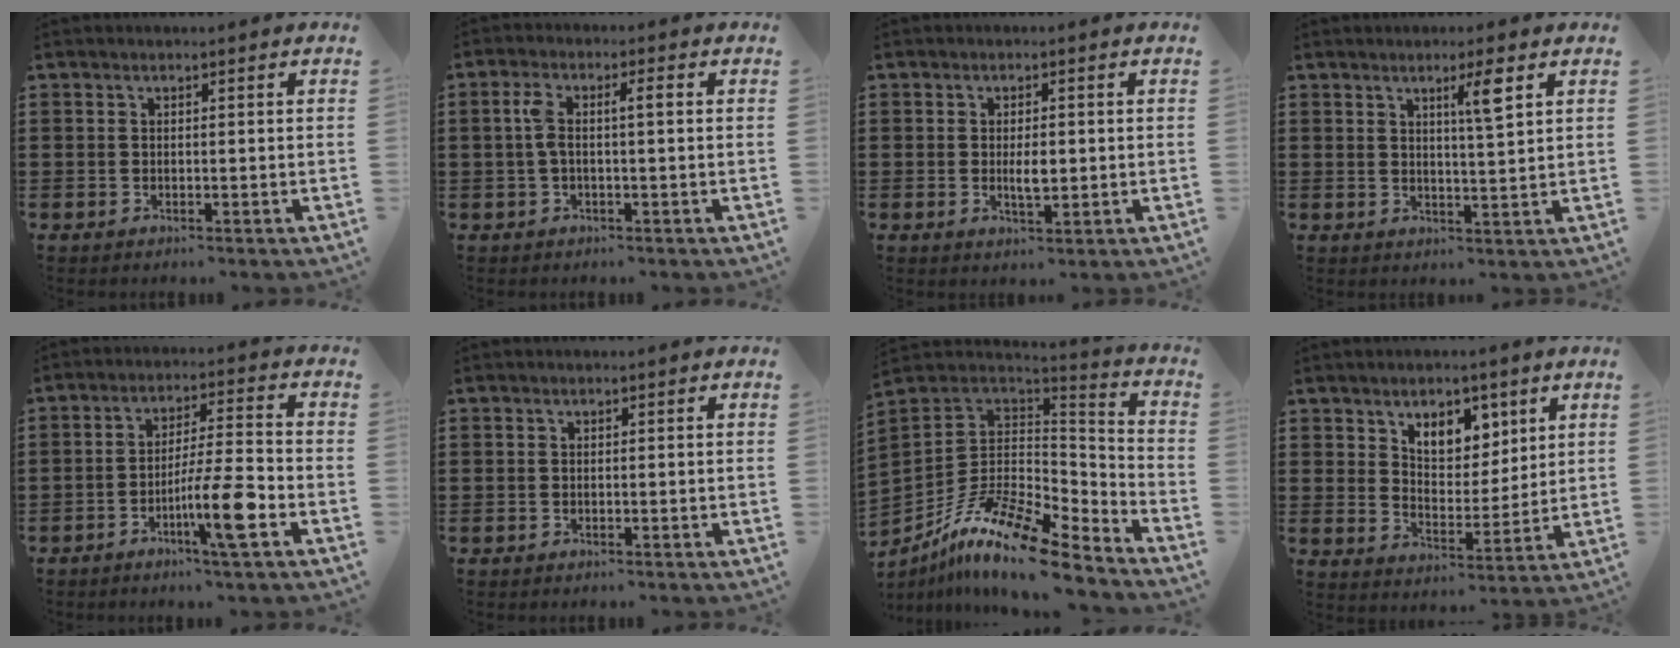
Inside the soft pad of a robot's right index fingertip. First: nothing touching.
{"total": 4.0, "force": [0.0, 1.0, 3.9], "torque": [-0.080, 0.005, -0.005]}
{"total": 3.1, "force": [-0.2, 1.1, 3.0], "torque": [-0.055, 0.000, -0.004]}
{"total": 4.6, "force": [2.4, 0.3, 3.9], "torque": [-0.066, -0.004, 0.034]}
{"total": 9.8, "force": [-4.2, 0.7, 8.9], "torque": [-0.156, -0.003, -0.075]}
{"total": 0.0}
{"total": 14.6, "force": [-9.9, 3.9, 10.0], "torque": [-0.195, 0.020, -0.184]}
{"total": 6.6, "force": [4.4, 4.1, 2.7], "torque": [-0.059, -0.003, 0.078]}